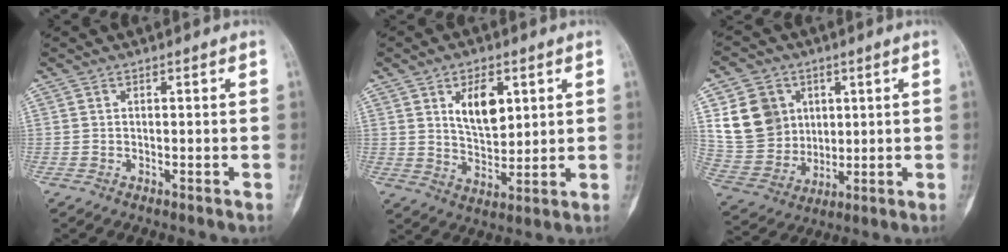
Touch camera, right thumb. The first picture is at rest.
{"total": 9.1, "force": [3.4, 5.1, 6.7], "torque": [-0.090, -0.022, 0.065]}
{"total": 13.6, "force": [4.2, 11.6, 5.6], "torque": [-0.083, -0.009, 0.094]}